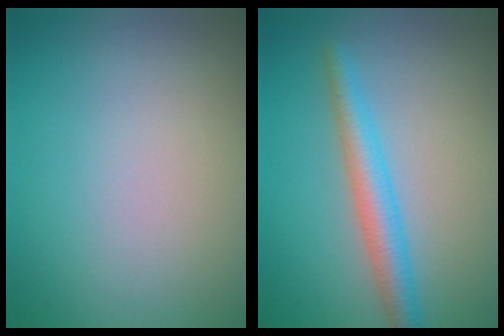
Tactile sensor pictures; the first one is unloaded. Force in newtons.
{"total": 3.4, "press": 3.4, "slide": 0.0}